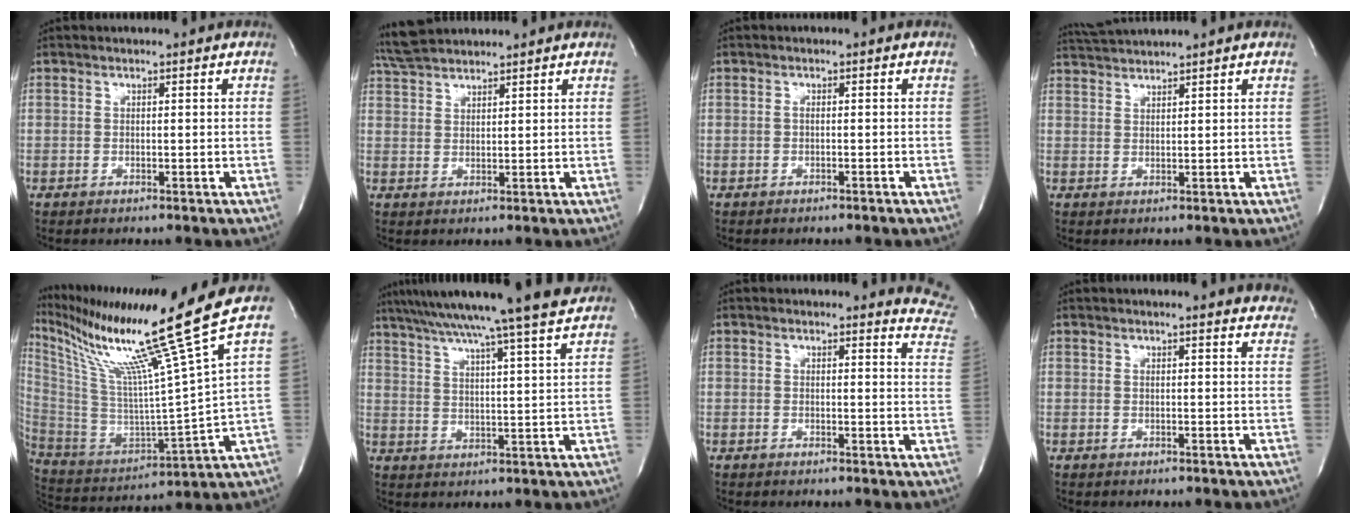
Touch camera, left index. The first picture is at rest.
{"total": 6.4, "force": [6.0, 1.1, 1.9], "torque": [-0.047, 0.034, 0.117]}
{"total": 0.6, "force": [-0.4, 0.0, 0.5], "torque": [-0.012, 0.001, -0.005]}
{"total": 4.3, "force": [4.0, -1.4, 0.8], "torque": [-0.015, 0.016, 0.078]}
{"total": 23.9, "force": [17.8, -4.2, 15.4], "torque": [-0.289, -0.057, 0.299]}
{"total": 22.2, "force": [19.2, -1.7, 10.9], "torque": [-0.191, -0.011, 0.268]}
{"total": 6.6, "force": [6.6, 0.6, 0.0], "torque": [0.020, -0.066, 0.034]}
{"total": 8.9, "force": [8.5, 1.1, 2.7], "torque": [-0.012, -0.012, 0.068]}